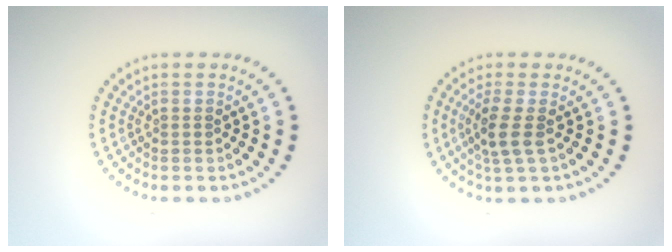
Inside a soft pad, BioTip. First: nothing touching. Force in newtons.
{"total": 2.5, "press": 2.1, "slide": 1.5}